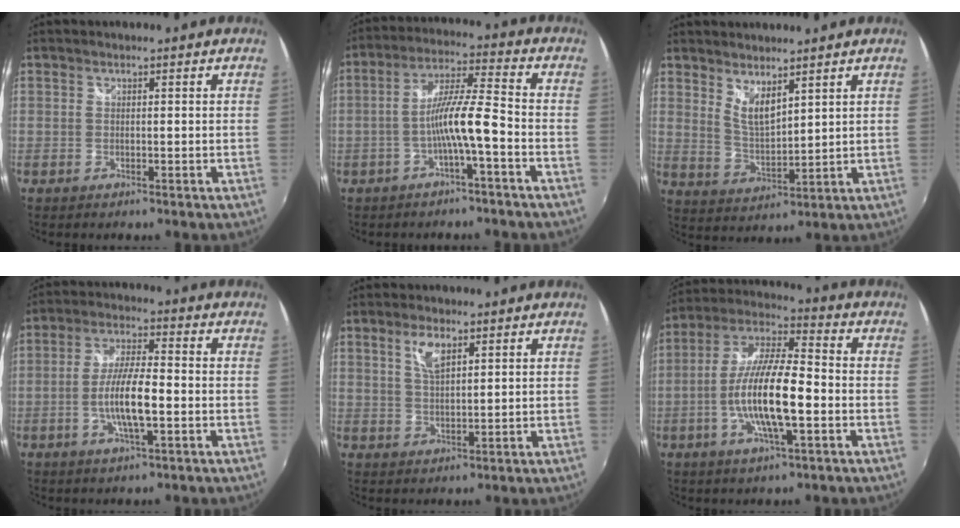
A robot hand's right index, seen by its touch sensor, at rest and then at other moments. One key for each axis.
{"total": 8.3, "fx": -3.5, "fy": 0.2, "fz": 7.5, "tx": -0.155, "ty": 0.013, "tz": -0.060}
{"total": 5.8, "fx": 4.3, "fy": 1.7, "fz": 3.4, "tx": -0.059, "ty": -0.012, "tz": 0.083}
{"total": 9.1, "fx": -2.3, "fy": 1.9, "fz": 8.6, "tx": -0.167, "ty": -0.001, "tz": -0.042}
{"total": 4.5, "fx": 2.4, "fy": 1.7, "fz": 3.5, "tx": -0.063, "ty": 0.003, "tz": 0.045}
{"total": 14.9, "fx": -3.7, "fy": 3.5, "fz": 14.0, "tx": -0.275, "ty": -0.003, "tz": -0.071}